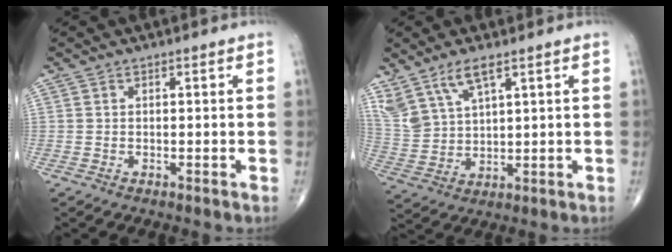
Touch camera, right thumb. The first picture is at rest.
{"total": 8.4, "force": [5.8, 3.0, 5.4], "torque": [-0.114, -0.021, 0.128]}